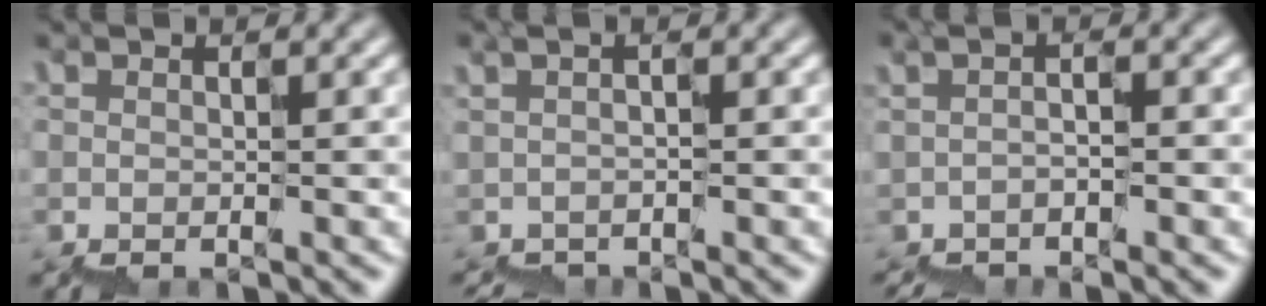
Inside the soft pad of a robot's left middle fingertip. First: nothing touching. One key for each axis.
{"total": 0.7, "fx": -0.5, "fy": 0.1, "fz": 0.5, "tx": -0.009, "ty": -0.002, "tz": -0.010}
{"total": 1.8, "fx": -0.9, "fy": 0.5, "fz": 1.4, "tx": -0.020, "ty": 0.004, "tz": -0.016}